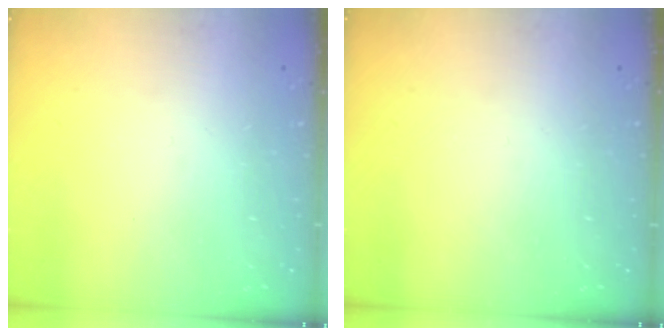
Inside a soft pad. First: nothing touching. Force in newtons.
{"total": 0.0}